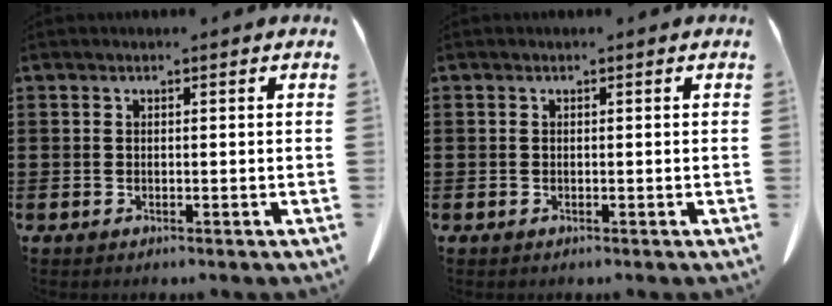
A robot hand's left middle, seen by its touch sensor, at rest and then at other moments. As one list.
[{"total": 0.0}]